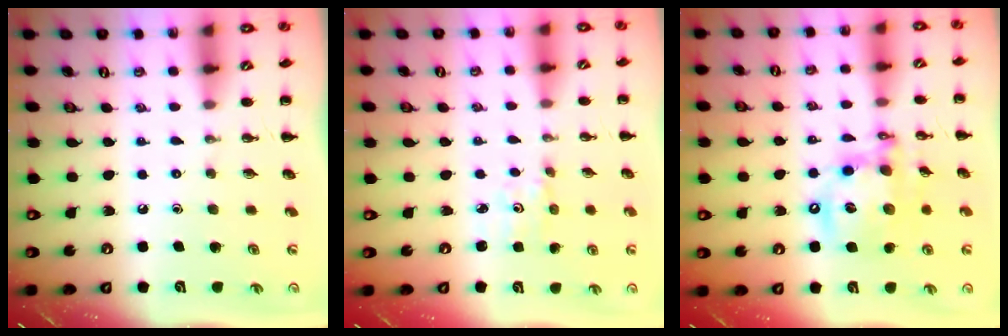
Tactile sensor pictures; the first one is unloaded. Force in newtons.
{"total": 1.6, "press": 1.6, "slide": 0.2}
{"total": 15.1, "press": 14.7, "slide": 3.3}